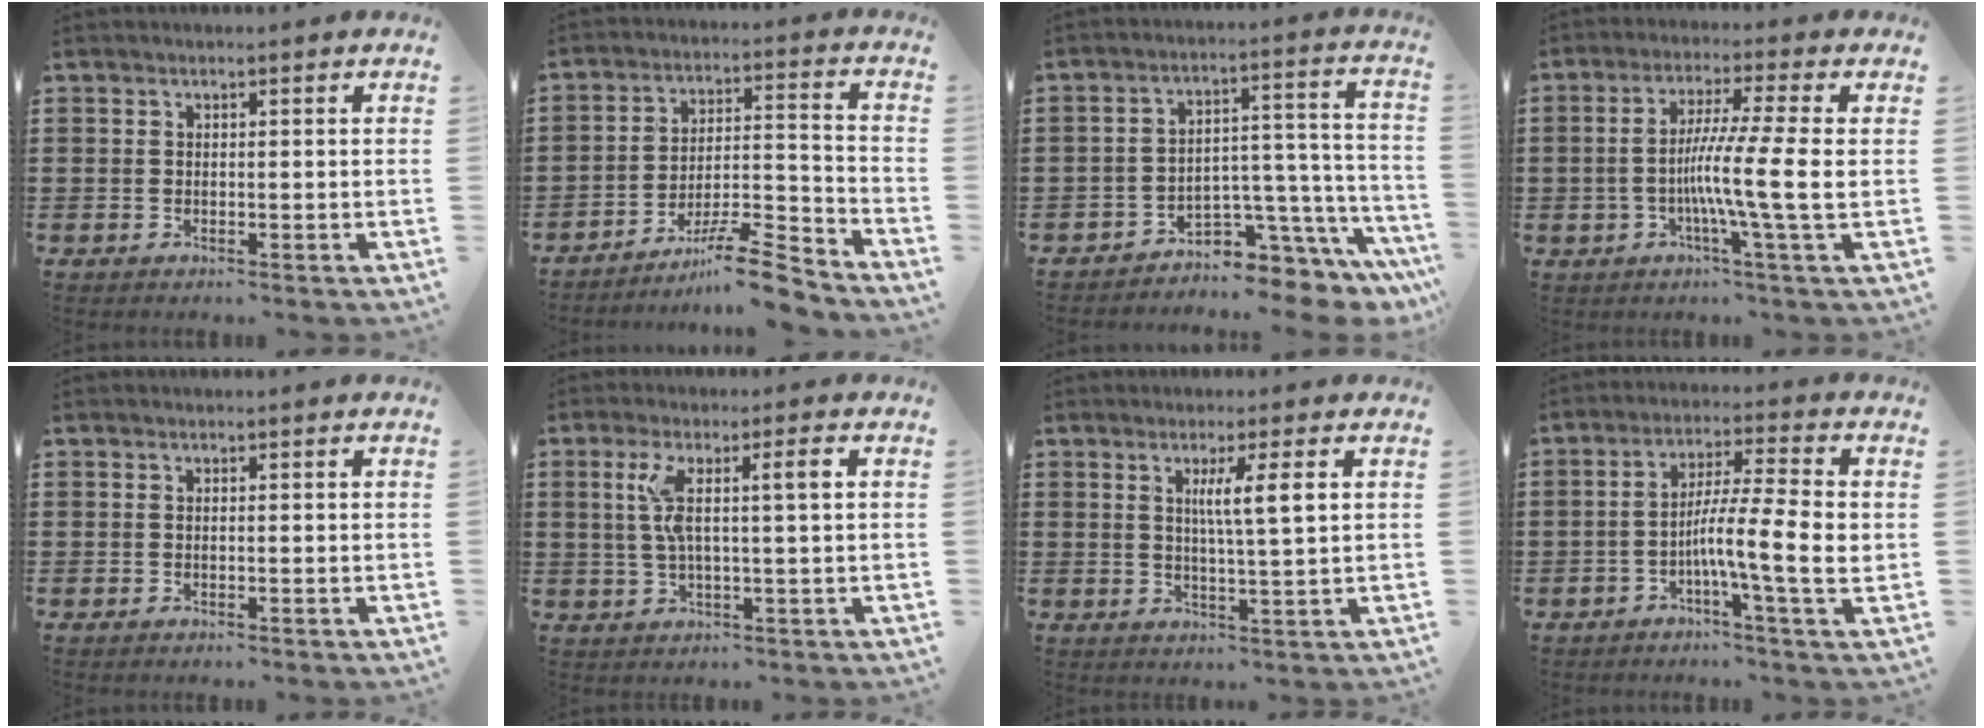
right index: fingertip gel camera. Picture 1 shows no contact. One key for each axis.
{"total": 10.2, "fx": -8.6, "fy": 0.9, "fz": 5.4, "tx": -0.074, "ty": 0.030, "tz": -0.160}
{"total": 5.6, "fx": -4.3, "fy": 3.0, "fz": 2.0, "tx": -0.043, "ty": -0.001, "tz": -0.081}
{"total": 9.5, "fx": -1.2, "fy": -0.7, "fz": 9.4, "tx": -0.171, "ty": -0.014, "tz": -0.027}
{"total": 0.0}
{"total": 6.0, "fx": 1.4, "fy": 0.5, "fz": 5.8, "tx": -0.113, "ty": 0.000, "tz": 0.018}
{"total": 4.6, "fx": 1.3, "fy": -0.3, "fz": 4.4, "tx": -0.089, "ty": -0.003, "tz": 0.016}
{"total": 9.8, "fx": -1.9, "fy": 0.7, "fz": 9.6, "tx": -0.173, "ty": -0.005, "tz": -0.037}